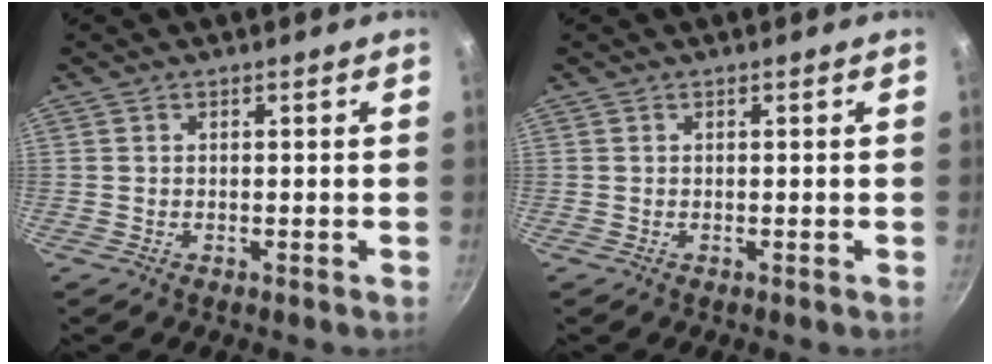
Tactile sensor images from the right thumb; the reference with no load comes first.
{"total": 0.0}